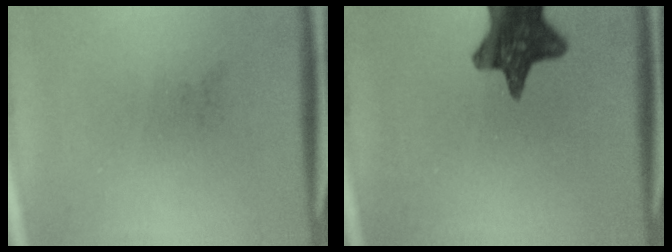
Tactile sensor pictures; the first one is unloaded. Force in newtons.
{"total": 12.6}